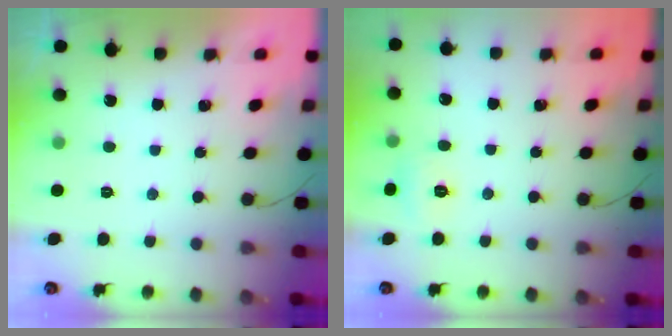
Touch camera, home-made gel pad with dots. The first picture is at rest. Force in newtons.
{"total": 5.2, "press": 5.0, "slide": 1.4}